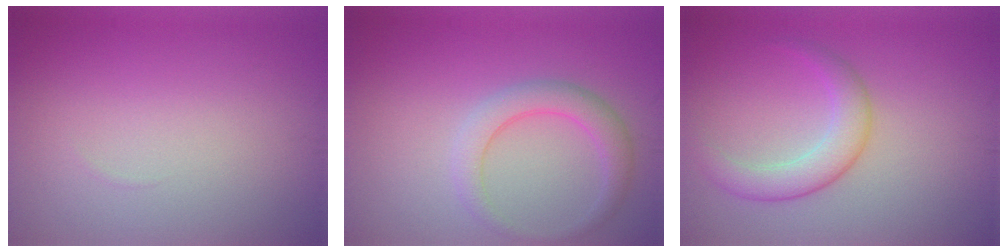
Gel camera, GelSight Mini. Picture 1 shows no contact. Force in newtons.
{"total": 3.1, "press": 3.1, "slide": 0.2}
{"total": 3.4, "press": 3.4, "slide": 0.1}